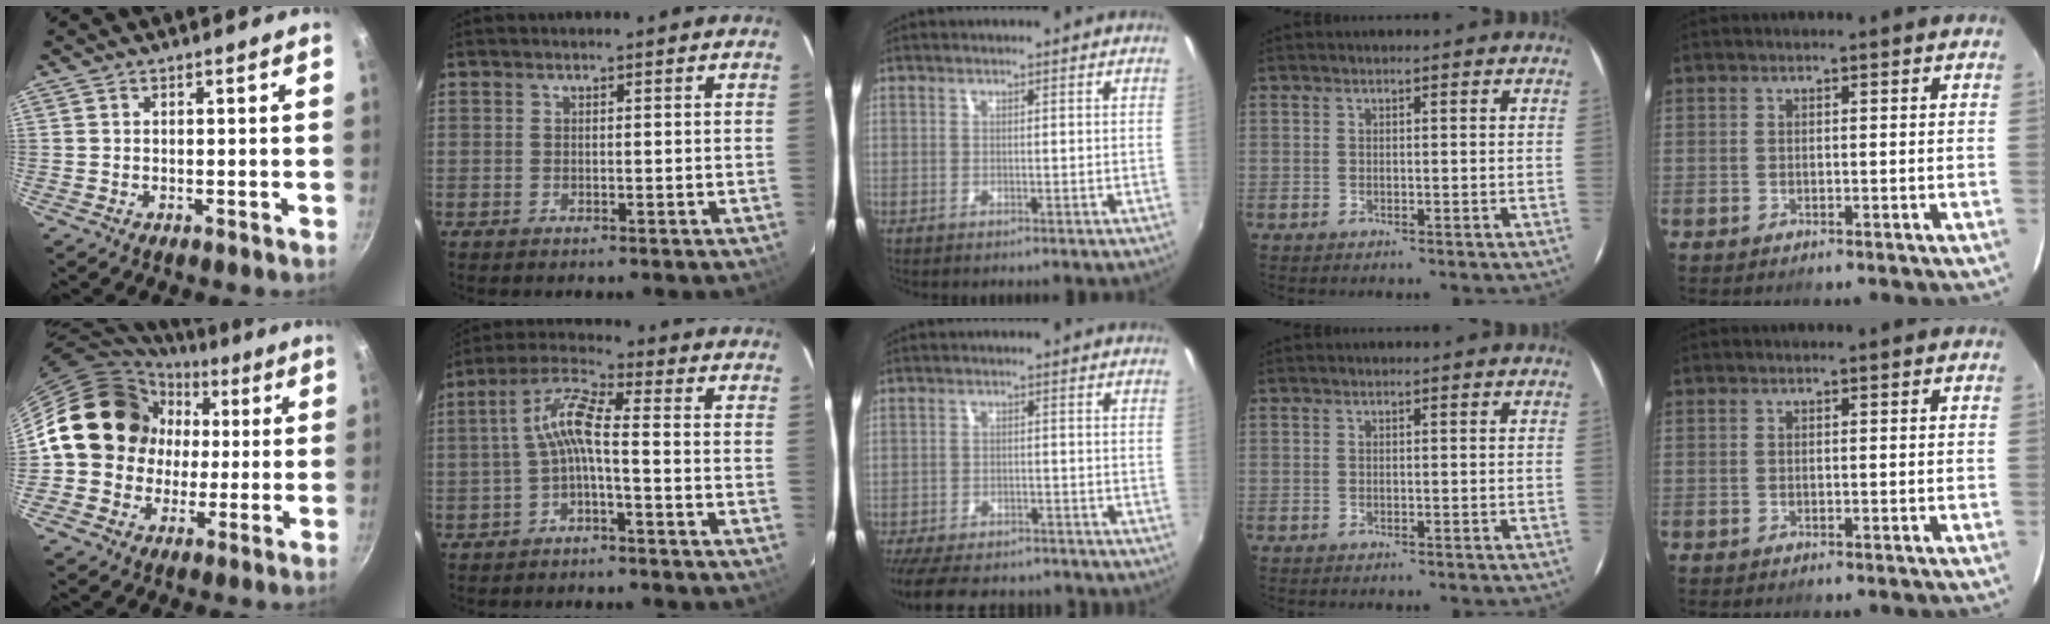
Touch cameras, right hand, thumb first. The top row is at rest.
{"thumb": {"total": 17.3, "force": [1.9, 15.2, 8.0], "torque": [-0.108, 0.031, 0.027]}, "index": {"total": 6.6, "force": [-1.7, 1.0, 6.3], "torque": [-0.151, 0.019, -0.033]}, "middle": {"total": 15.2, "force": [-12.5, 5.8, 6.4], "torque": [-0.148, -0.020, -0.184]}}